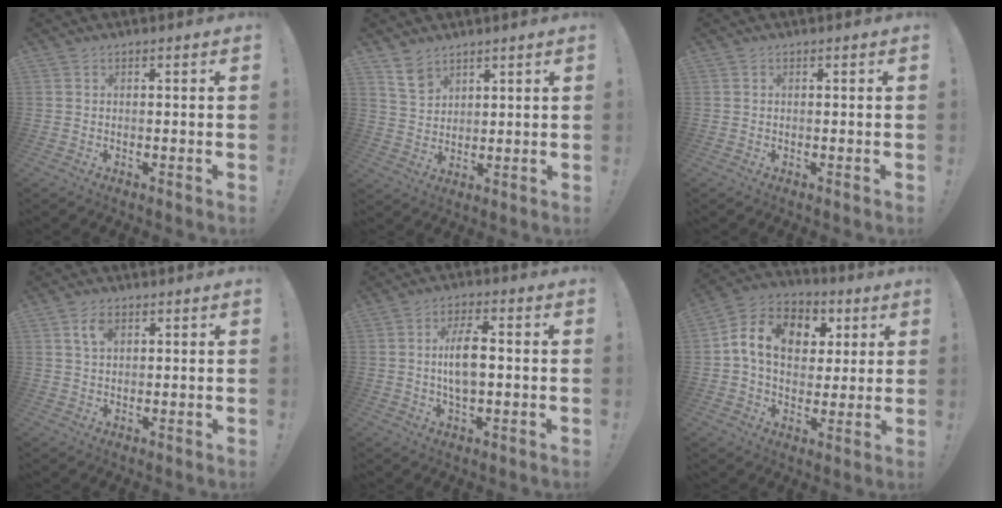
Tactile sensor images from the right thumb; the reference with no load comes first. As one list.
[{"total": 6.8, "force": [5.0, 4.3, 1.6], "torque": [-0.025, -0.033, 0.098]}, {"total": 0.0}, {"total": 4.4, "force": [2.0, 2.5, 2.9], "torque": [-0.050, -0.001, 0.033]}, {"total": 8.7, "force": [0.2, 3.8, 7.9], "torque": [-0.146, 0.001, -0.003]}, {"total": 14.5, "force": [4.0, 11.1, 8.5], "torque": [-0.135, 0.003, 0.080]}]